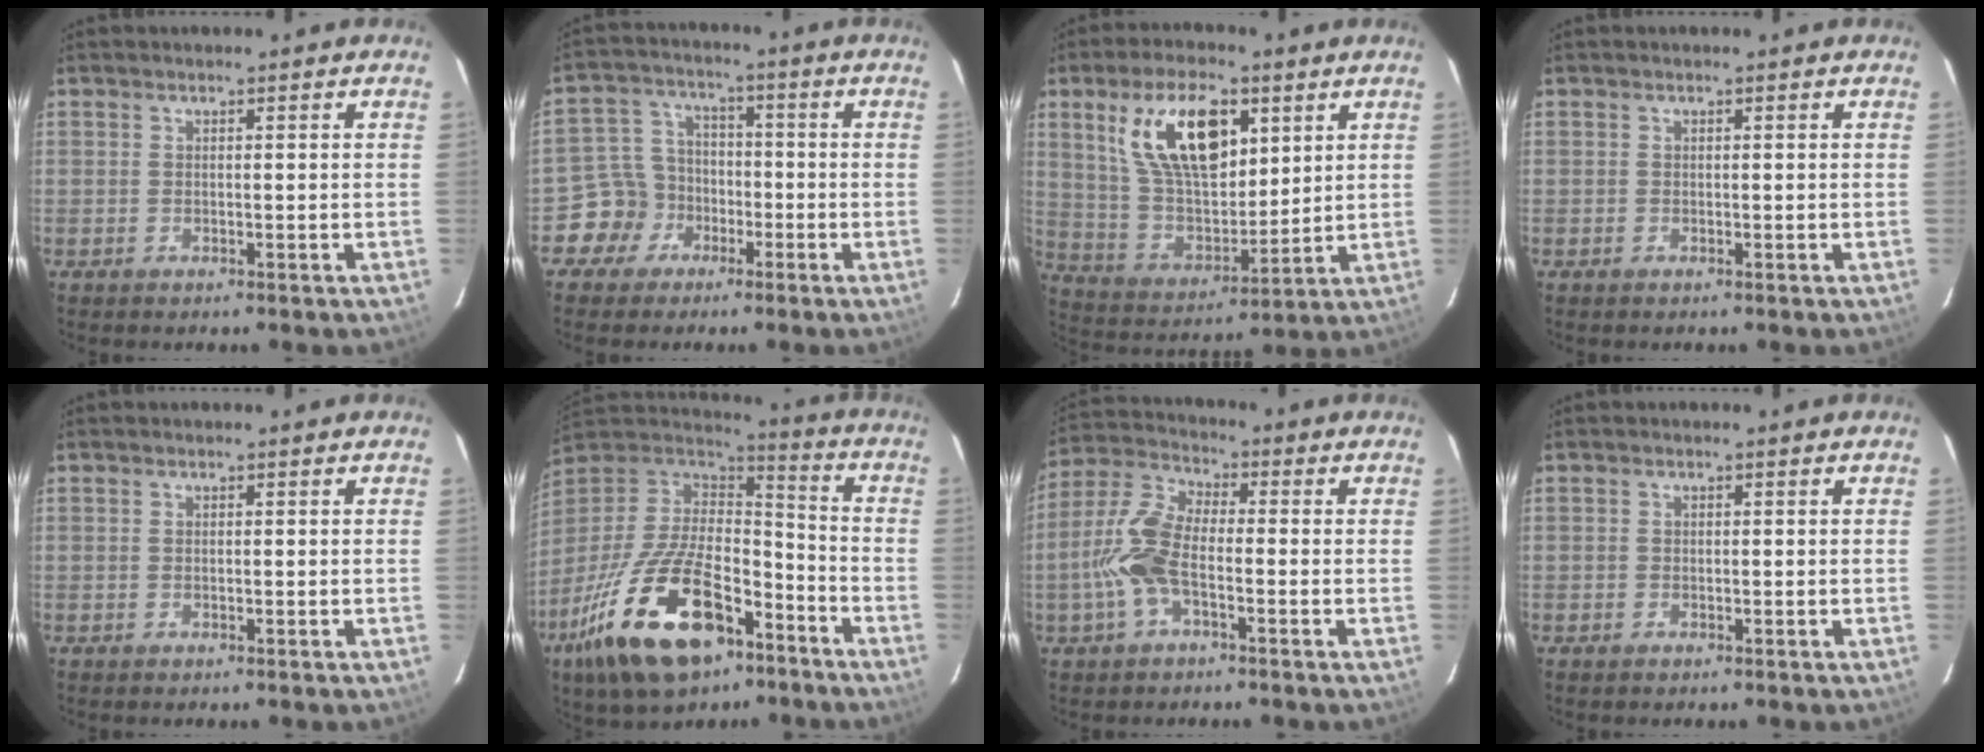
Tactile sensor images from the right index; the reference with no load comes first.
{"total": 7.5, "force": [-3.8, 6.4, 0.8], "torque": [-0.030, 0.033, -0.071]}
{"total": 17.7, "force": [7.6, 8.4, 13.6], "torque": [-0.248, 0.011, 0.151]}
{"total": 0.0}
{"total": 0.0}
{"total": 27.3, "force": [-15.0, 13.3, 18.5], "torque": [-0.371, -0.022, -0.245]}
{"total": 9.9, "force": [-2.9, 4.1, 8.5], "torque": [-0.194, 0.012, -0.062]}
{"total": 0.7, "force": [-0.5, 0.5, 0.1], "torque": [-0.003, -0.001, -0.009]}